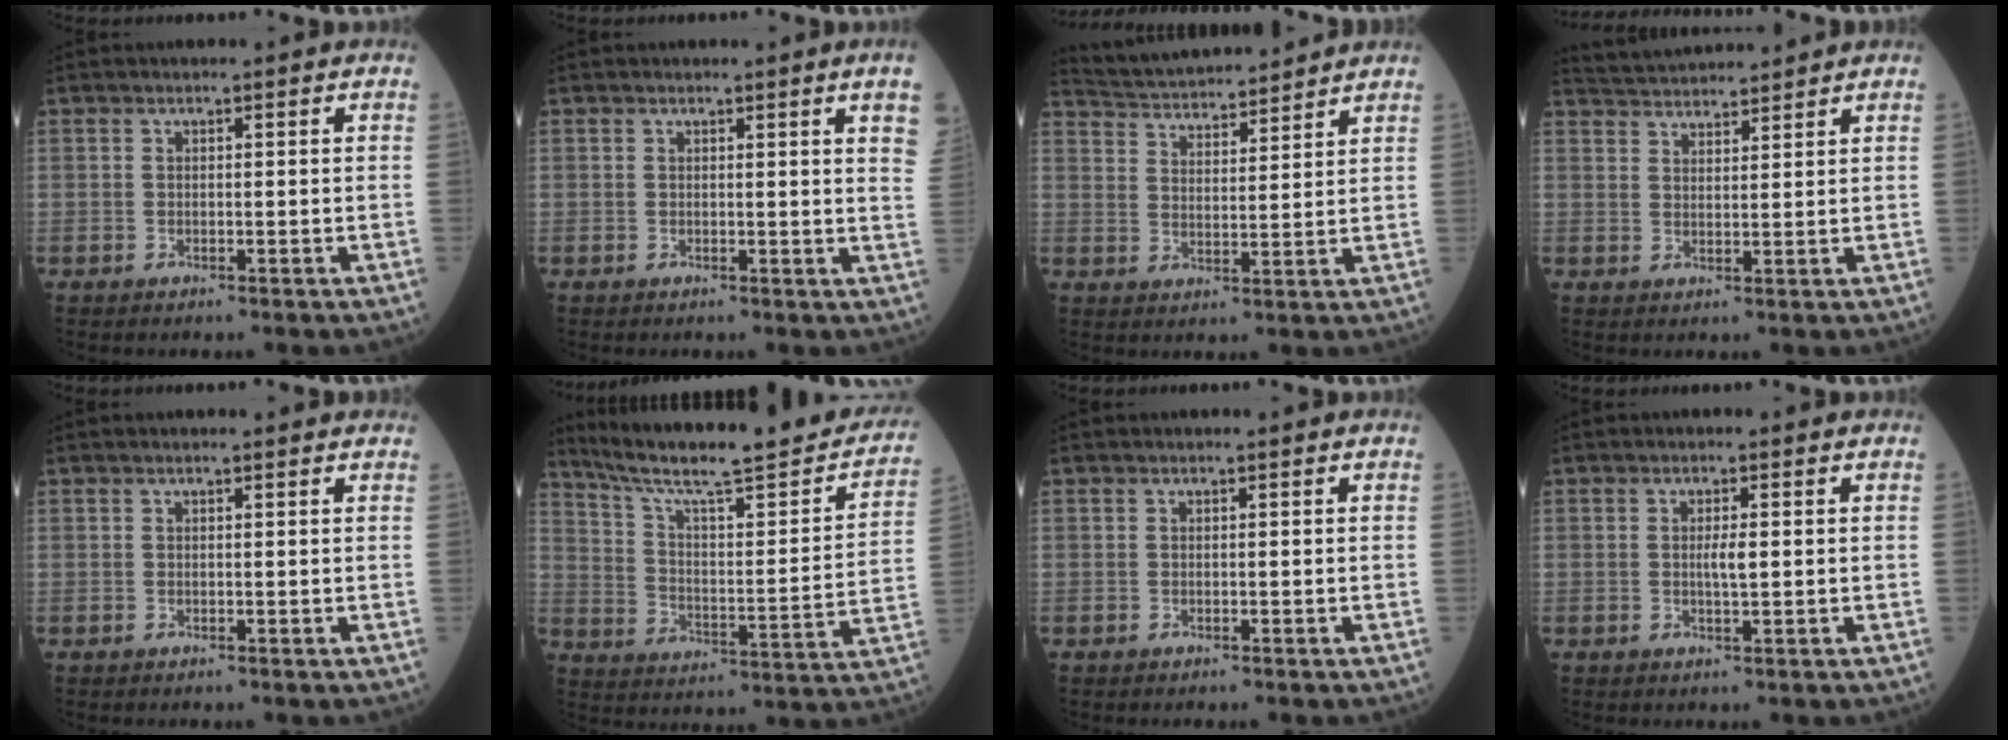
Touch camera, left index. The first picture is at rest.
{"total": 4.3, "force": [2.7, -0.3, 3.3], "torque": [-0.035, -0.017, 0.013]}
{"total": 13.1, "force": [12.5, 1.5, 3.7], "torque": [-0.071, 0.018, 0.200]}
{"total": 7.8, "force": [7.7, 0.7, 1.3], "torque": [-0.033, 0.029, 0.126]}
{"total": 2.3, "force": [2.2, 0.3, 0.8], "torque": [-0.014, 0.010, 0.020]}
{"total": 26.2, "force": [22.2, 3.1, 13.4], "torque": [-0.209, -0.032, 0.311]}
{"total": 0.0}
{"total": 1.9, "force": [0.1, 0.3, 1.9], "torque": [-0.038, -0.004, 0.002]}